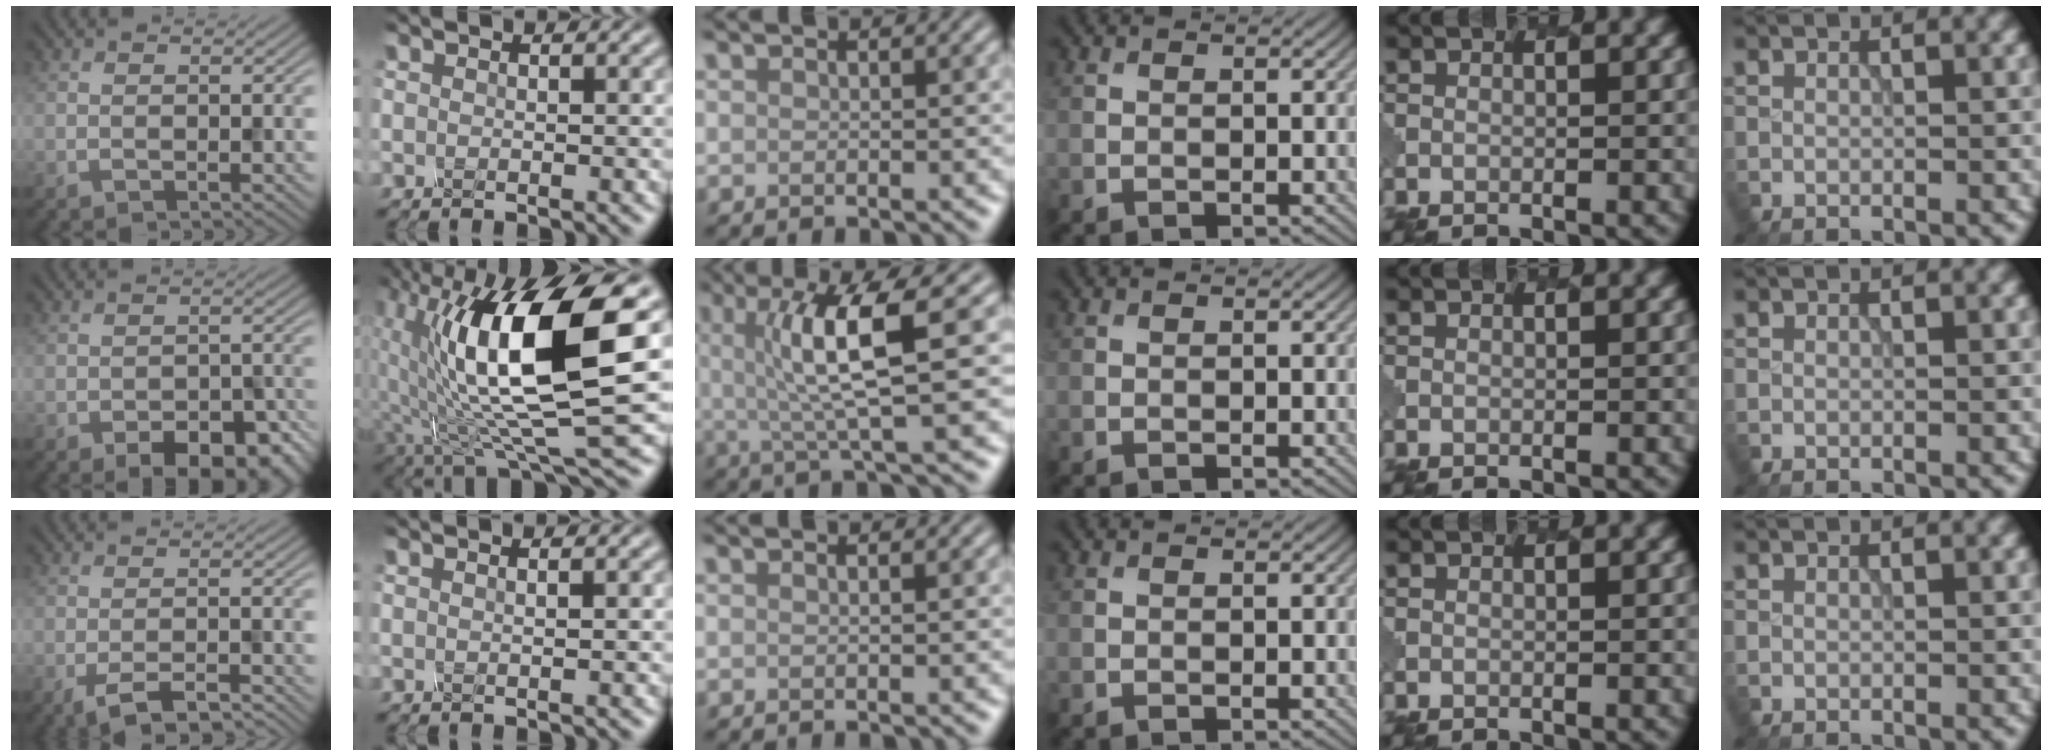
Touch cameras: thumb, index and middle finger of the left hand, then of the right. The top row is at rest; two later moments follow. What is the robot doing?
{"motion": "shake", "object": "salt shaker"}